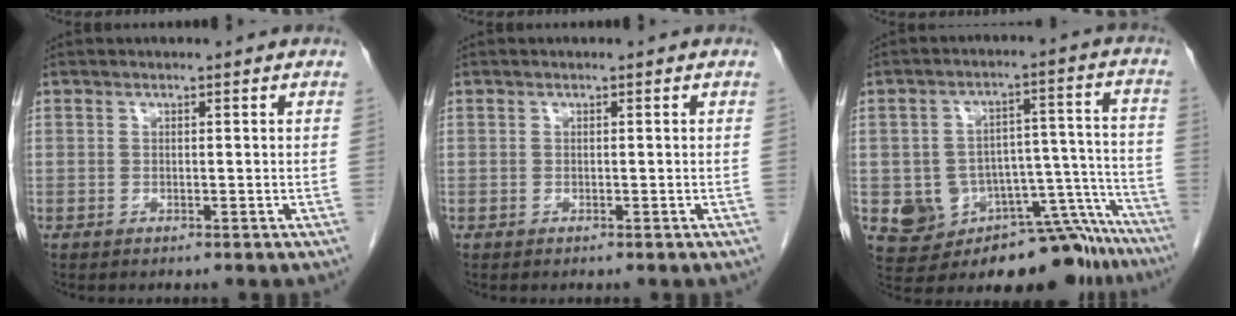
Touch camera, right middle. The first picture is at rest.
{"total": 0.0}
{"total": 16.1, "force": [-12.2, 7.4, 7.4], "torque": [-0.040, 0.077, -0.151]}